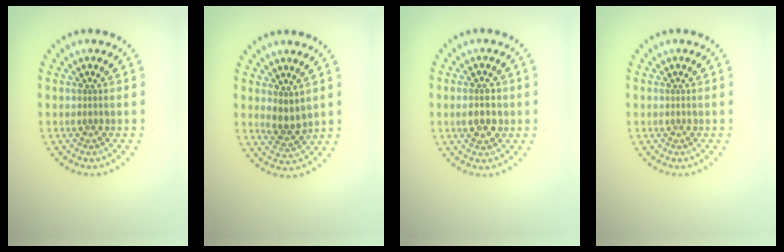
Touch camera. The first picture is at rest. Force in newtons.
{"total": 2.3, "press": 2.0, "slide": 0.9}
{"total": 2.7, "press": 2.7, "slide": 0.1}
{"total": 0.0}